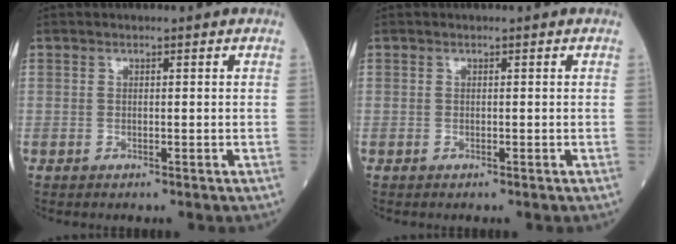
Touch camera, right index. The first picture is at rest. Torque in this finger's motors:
{"motor_torque": [0.00, 0.00, 0.00, 0.00]}